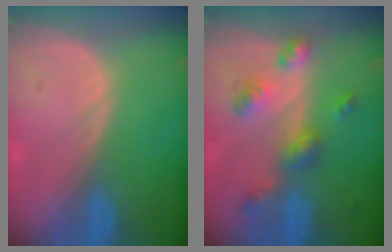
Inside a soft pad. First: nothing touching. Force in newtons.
{"total": 6.3, "press": 5.6, "slide": 3.0}